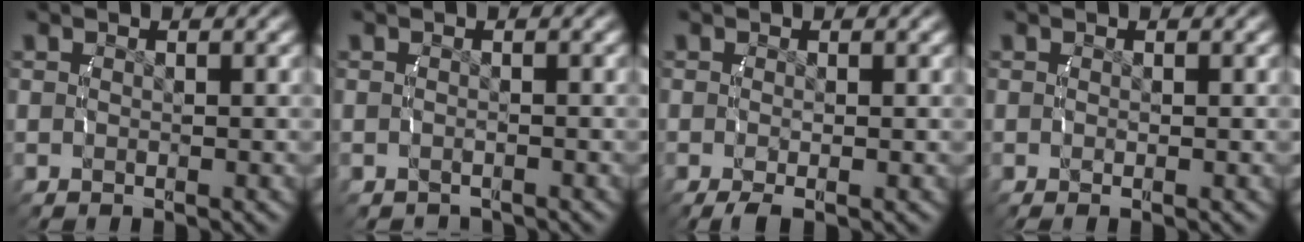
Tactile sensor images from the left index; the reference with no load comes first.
{"total": 1.1, "force": [-1.1, 0.2, -0.2], "torque": [0.001, -0.006, -0.013]}
{"total": 1.3, "force": [-0.9, 0.2, 0.9], "torque": [-0.018, -0.011, -0.009]}
{"total": 0.0}